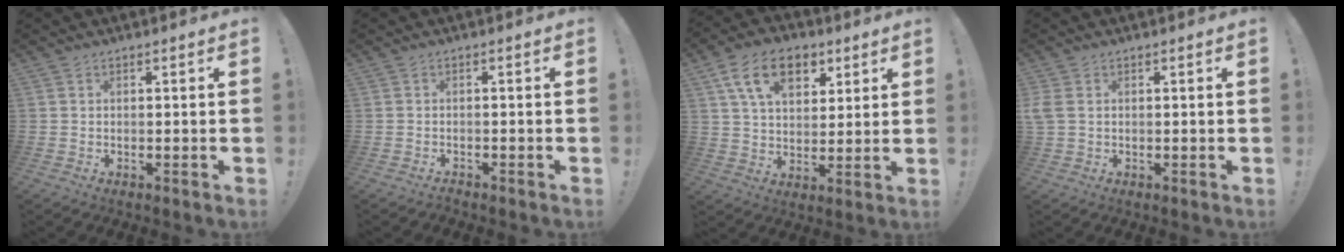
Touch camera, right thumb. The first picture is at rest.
{"total": 1.1, "force": [-1.1, 0.2, 0.1], "torque": [-0.001, 0.001, -0.020]}
{"total": 15.4, "force": [7.2, 10.0, 9.2], "torque": [-0.144, -0.017, 0.134]}
{"total": 3.3, "force": [0.7, 2.3, 2.2], "torque": [-0.059, 0.003, 0.013]}